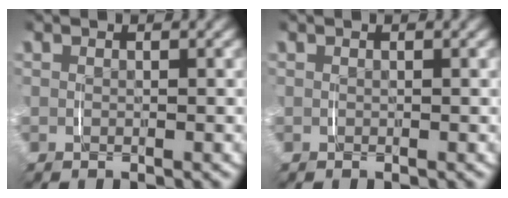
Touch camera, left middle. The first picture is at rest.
{"total": 0.0}